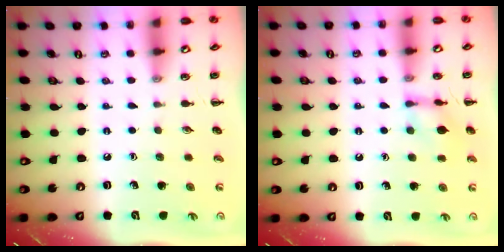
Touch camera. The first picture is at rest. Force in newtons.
{"total": 9.1, "press": 9.1, "slide": 0.5}